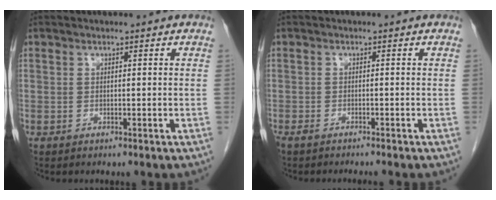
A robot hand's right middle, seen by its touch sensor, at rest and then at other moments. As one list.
[{"total": 3.1, "force": [-2.7, 0.3, 1.5], "torque": [-0.024, -0.007, -0.038]}]